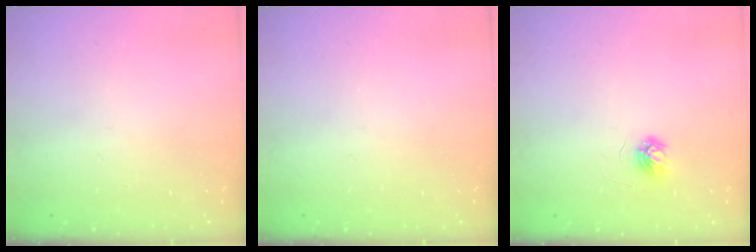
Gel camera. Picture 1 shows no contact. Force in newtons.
{"total": 0.0}
{"total": 3.7, "press": 3.7, "slide": 0.3}